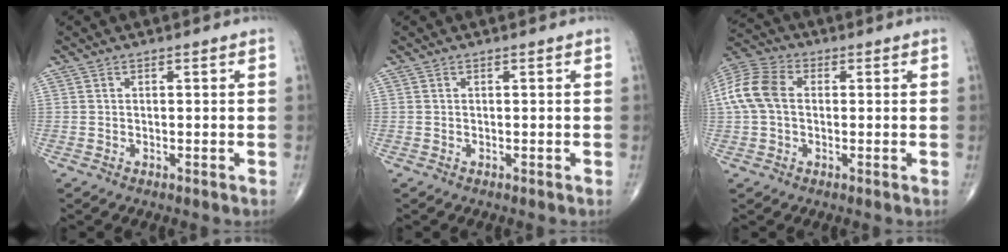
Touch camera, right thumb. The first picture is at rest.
{"total": 0.0}
{"total": 10.0, "force": [0.7, 7.0, 7.1], "torque": [-0.155, 0.027, 0.007]}